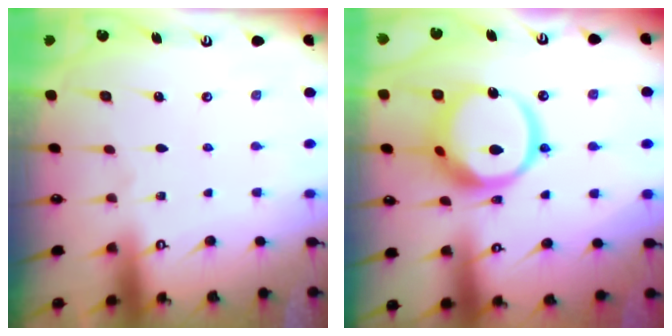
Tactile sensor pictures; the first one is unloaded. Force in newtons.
{"total": 15.4, "press": 15.3, "slide": 1.8}